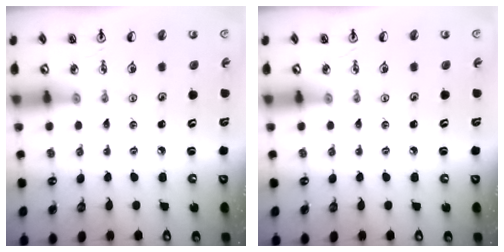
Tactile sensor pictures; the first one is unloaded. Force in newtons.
{"total": 0.0}